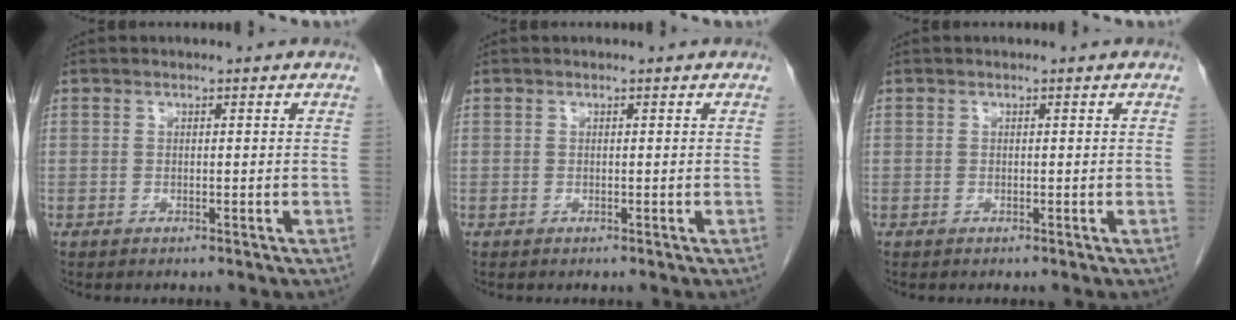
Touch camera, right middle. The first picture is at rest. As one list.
[{"total": 0.0}, {"total": 0.0}]